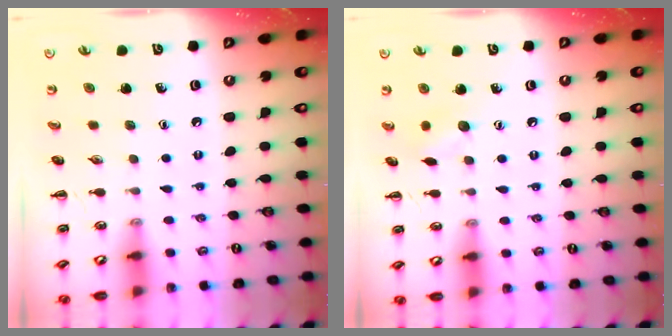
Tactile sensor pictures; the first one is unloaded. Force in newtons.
{"total": 6.2, "press": 6.1, "slide": 1.3}